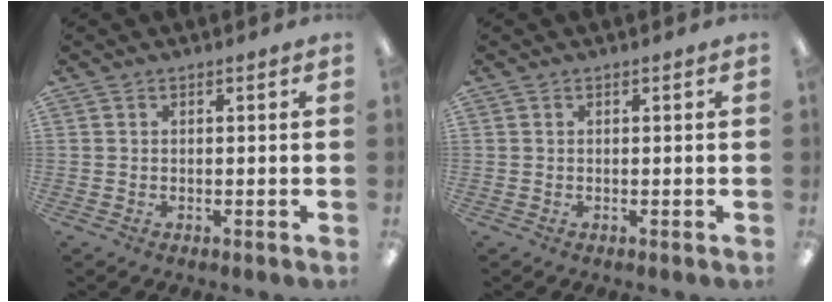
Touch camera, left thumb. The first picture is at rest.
{"total": 0.0}